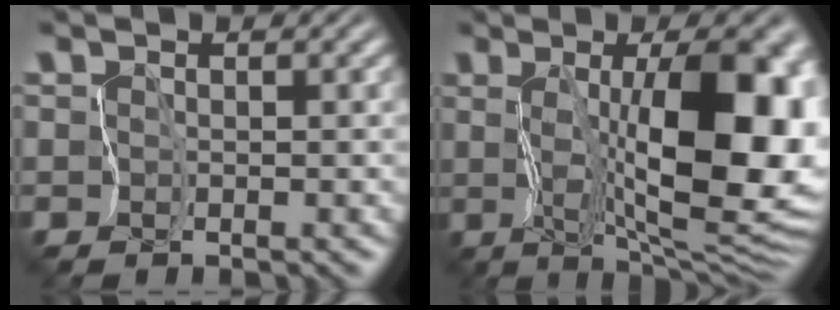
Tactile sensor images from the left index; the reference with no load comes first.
{"total": 11.9, "force": [1.2, 3.9, 11.2], "torque": [-0.154, -0.004, 0.032]}